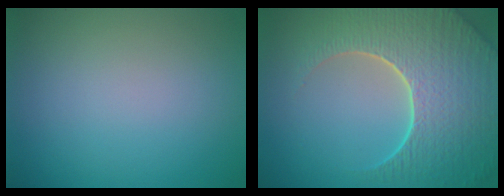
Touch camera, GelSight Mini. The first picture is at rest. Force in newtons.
{"total": 9.1, "press": 6.5, "slide": 6.3}